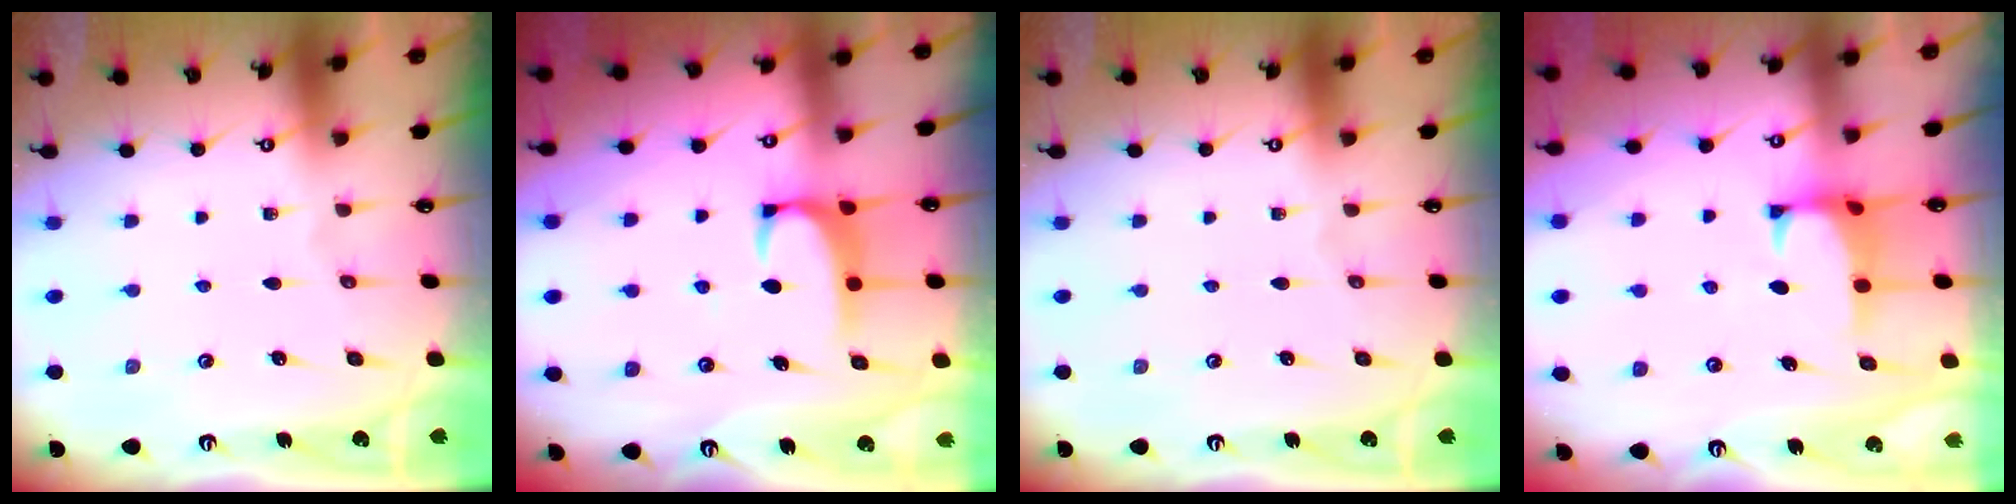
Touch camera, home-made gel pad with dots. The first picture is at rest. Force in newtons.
{"total": 1.8, "press": 1.8, "slide": 0.4}
{"total": 0.0}
{"total": 1.3, "press": 1.2, "slide": 0.6}